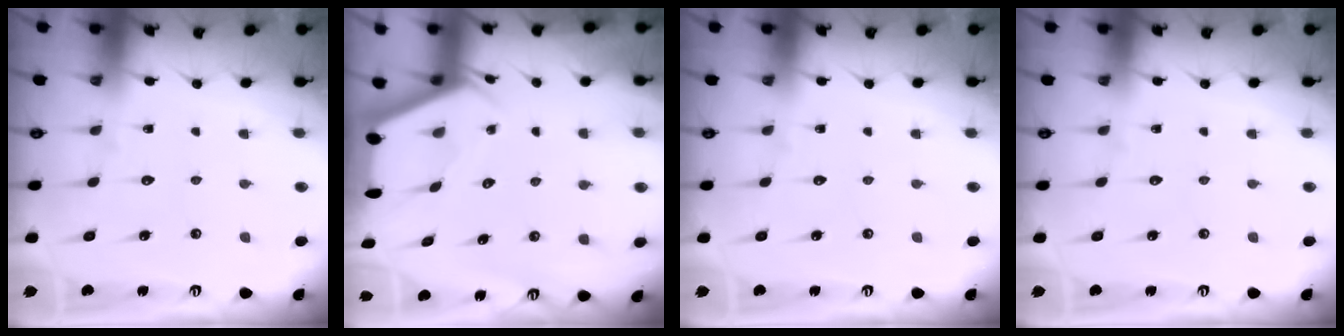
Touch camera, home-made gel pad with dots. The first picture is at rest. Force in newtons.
{"total": 2.5, "press": 2.5, "slide": 0.3}
{"total": 0.0}
{"total": 0.0}